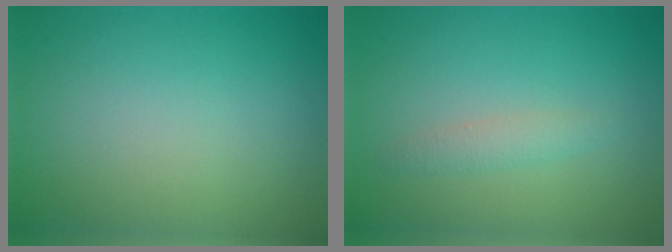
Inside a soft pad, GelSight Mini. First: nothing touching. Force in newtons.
{"total": 1.4, "press": 1.4, "slide": 0.0}